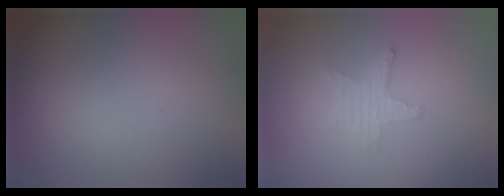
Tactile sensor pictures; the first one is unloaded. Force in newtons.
{"total": 2.1, "press": 2.0, "slide": 0.4}